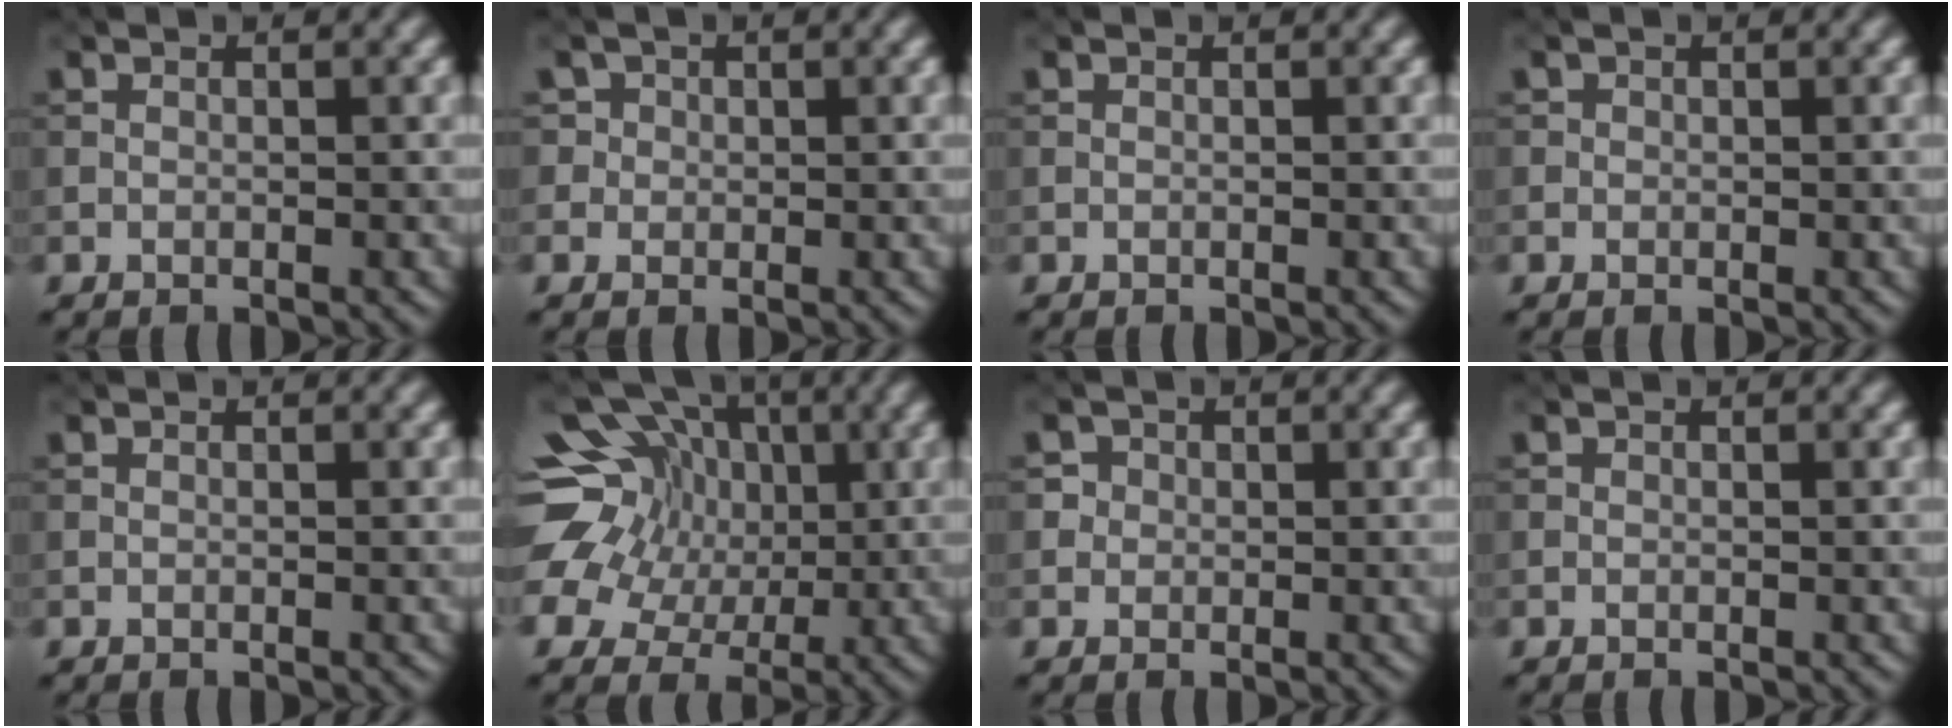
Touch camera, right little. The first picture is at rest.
{"total": 2.3, "force": [0.9, 2.0, 0.5], "torque": [-0.004, 0.002, 0.011]}
{"total": 0.0}
{"total": 0.6, "force": [0.0, 0.6, 0.0], "torque": [0.007, -0.001, -0.002]}
{"total": 0.0}
{"total": 15.5, "force": [4.4, 12.9, 7.3], "torque": [-0.176, 0.048, 0.049]}
{"total": 1.8, "force": [0.5, 1.6, 0.4], "torque": [0.004, -0.003, 0.011]}
{"total": 0.0}